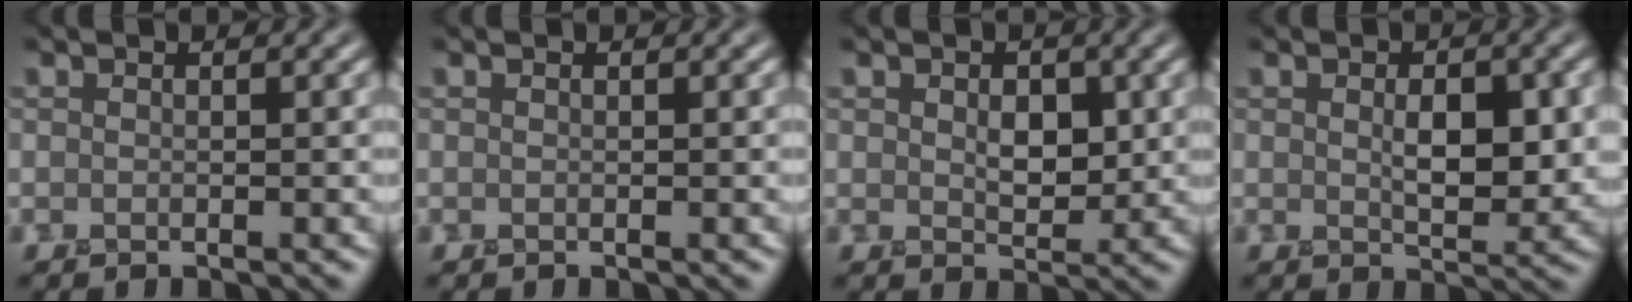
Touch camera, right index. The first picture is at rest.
{"total": 0.0}
{"total": 2.0, "force": [0.6, 1.4, 1.3], "torque": [-0.025, 0.004, 0.017]}
{"total": 3.2, "force": [0.5, 1.5, 2.7], "torque": [-0.049, 0.005, 0.018]}